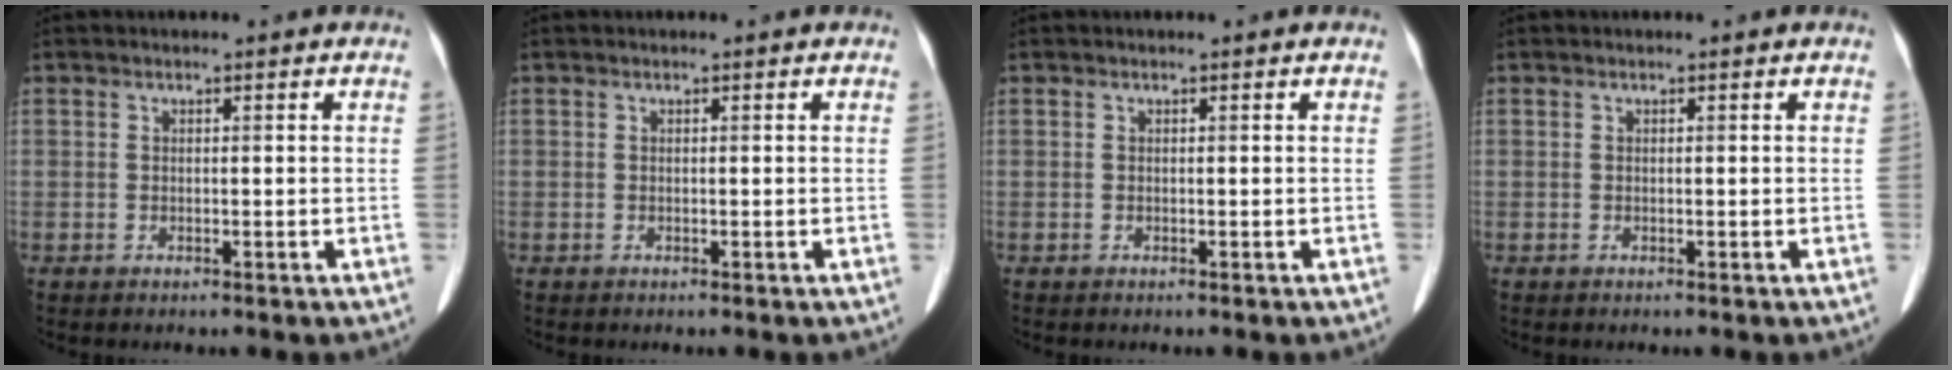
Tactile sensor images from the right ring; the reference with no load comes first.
{"total": 0.0}
{"total": 0.0}
{"total": 0.0}